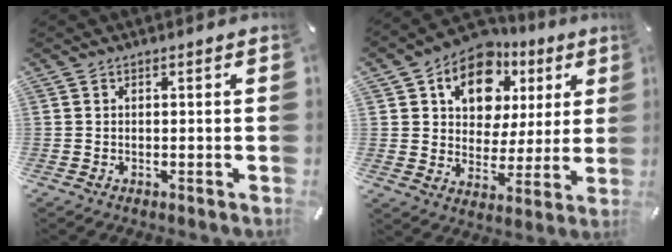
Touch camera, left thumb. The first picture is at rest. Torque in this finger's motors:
{"motor_torque": [0.63, 0.70, 1.58, -1.19, 0.34]}